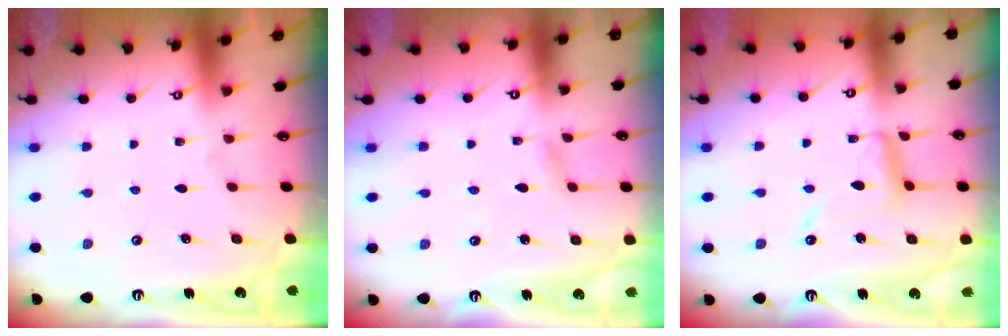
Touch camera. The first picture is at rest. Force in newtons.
{"total": 1.1, "press": 1.1, "slide": 0.1}
{"total": 10.6, "press": 10.6, "slide": 1.0}